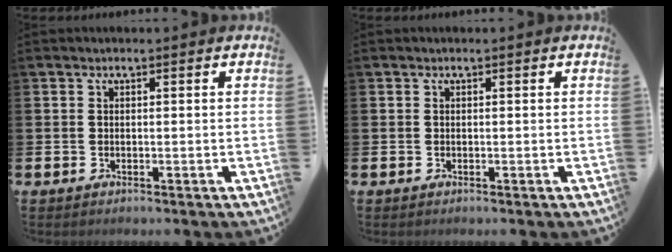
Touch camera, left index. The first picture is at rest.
{"total": 0.0}